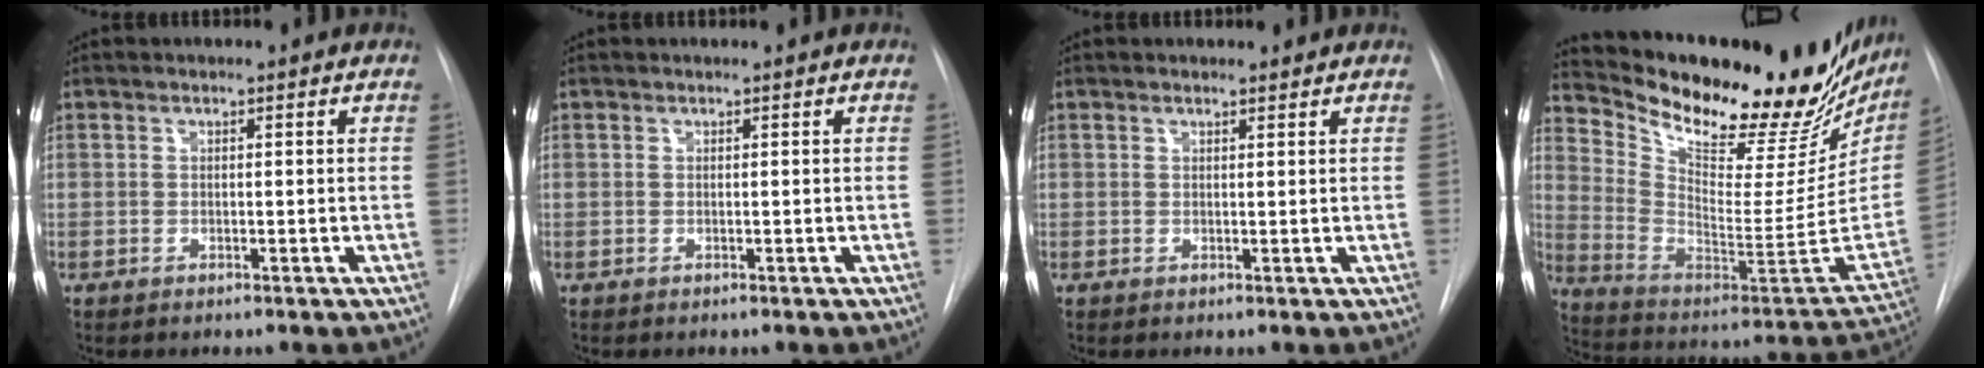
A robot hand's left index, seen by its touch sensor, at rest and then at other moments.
{"total": 0.0}
{"total": 1.1, "force": [1.0, 0.3, 0.3], "torque": [-0.011, 0.005, 0.016]}
{"total": 31.8, "force": [25.6, 9.4, 16.3], "torque": [-0.272, -0.041, 0.361]}